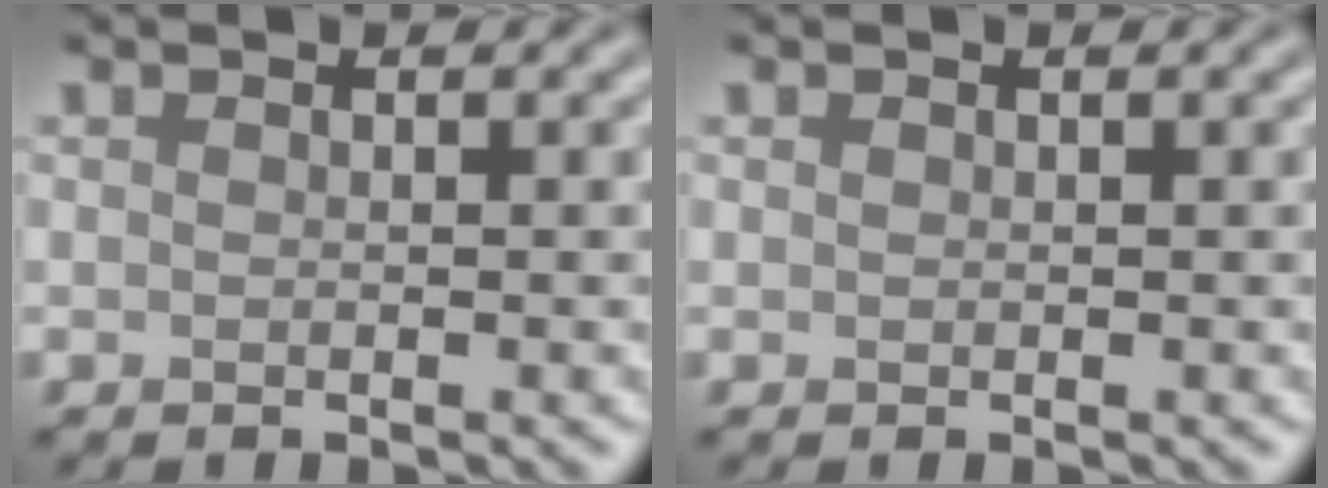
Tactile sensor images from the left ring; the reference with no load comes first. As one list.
[{"total": 0.0}]